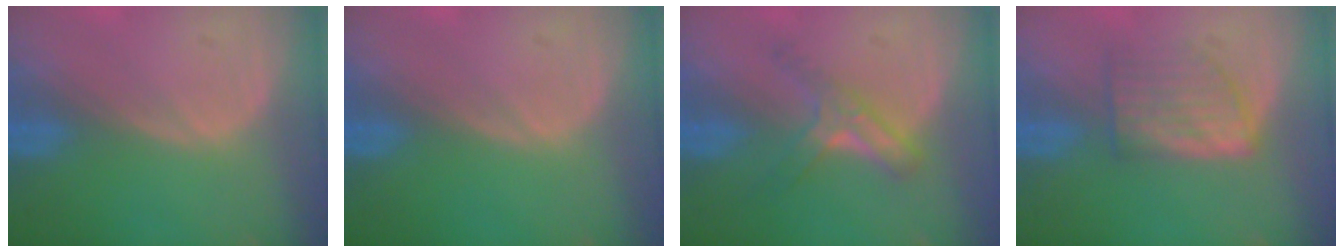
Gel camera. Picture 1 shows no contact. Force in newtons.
{"total": 0.0}
{"total": 5.5, "press": 4.9, "slide": 2.6}
{"total": 5.2, "press": 5.2, "slide": 0.3}